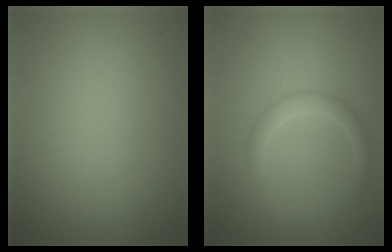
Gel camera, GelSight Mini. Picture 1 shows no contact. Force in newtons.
{"total": 1.8, "press": 1.8, "slide": 0.1}